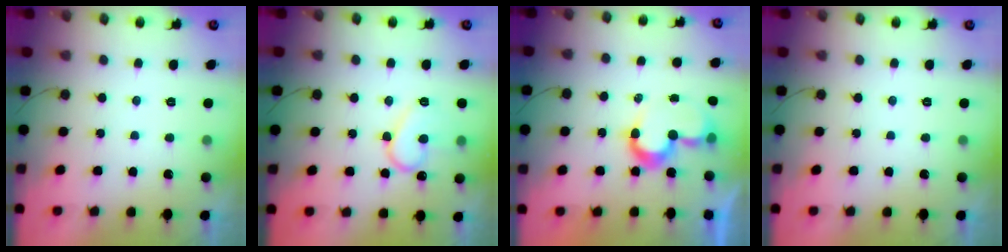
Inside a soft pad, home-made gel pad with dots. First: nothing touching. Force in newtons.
{"total": 11.7, "press": 11.7, "slide": 1.1}
{"total": 9.4, "press": 9.4, "slide": 0.6}
{"total": 0.0}